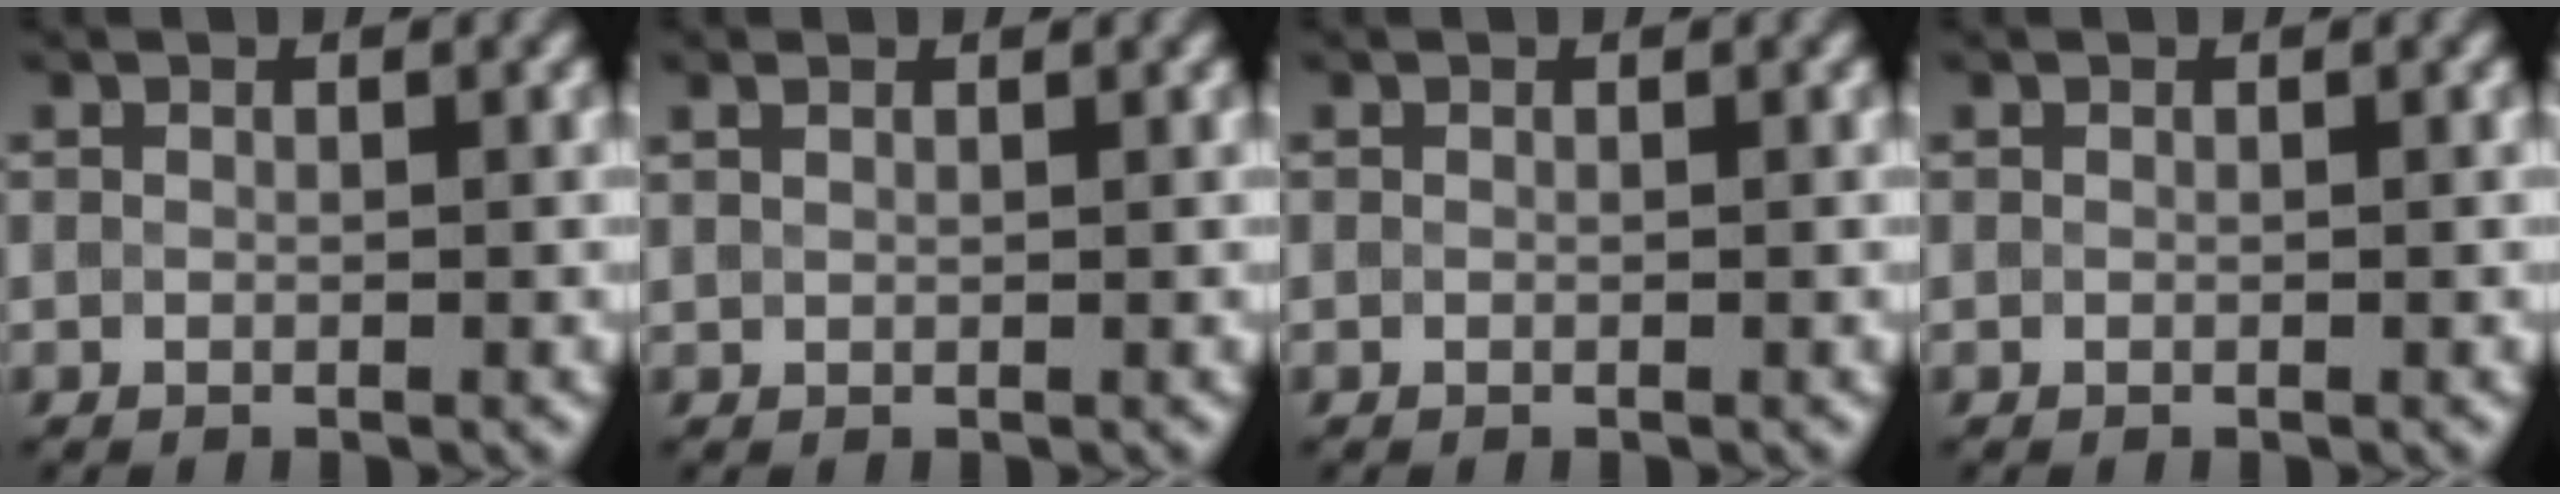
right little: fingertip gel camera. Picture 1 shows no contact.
{"total": 1.4, "force": [1.0, 0.6, 0.7], "torque": [-0.020, 0.003, 0.019]}
{"total": 0.0}
{"total": 0.0}